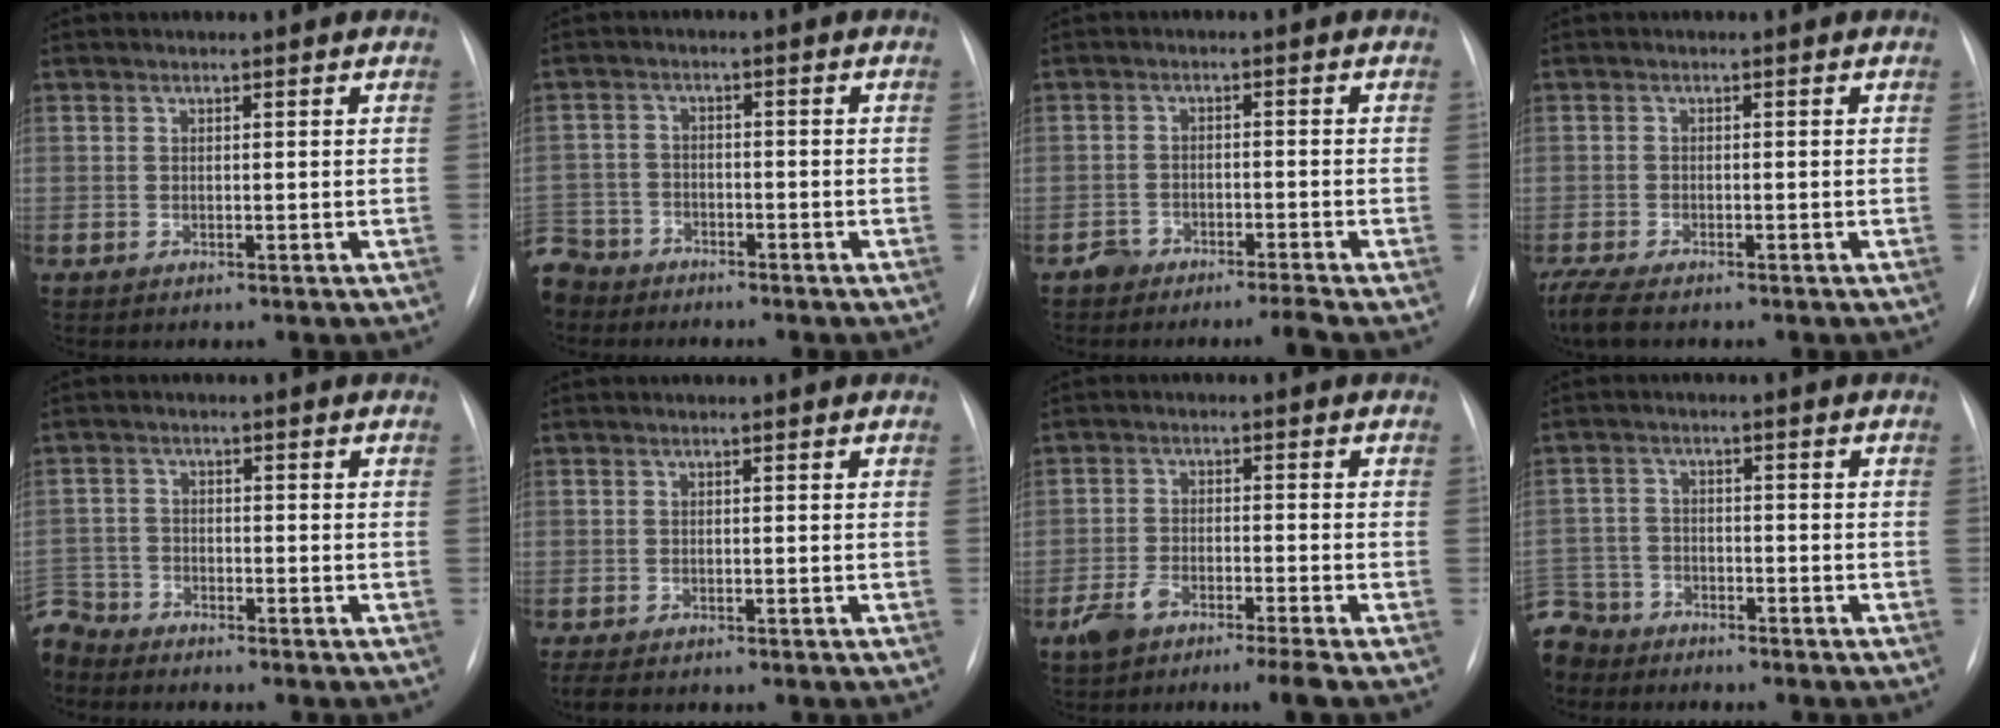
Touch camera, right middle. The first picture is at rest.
{"total": 8.7, "force": [-7.1, 4.9, 1.0], "torque": [-0.040, -0.002, -0.133]}
{"total": 3.0, "force": [-2.9, 0.0, 0.9], "torque": [-0.012, -0.010, -0.053]}
{"total": 6.0, "force": [-4.8, 1.6, 3.3], "torque": [-0.066, -0.015, -0.078]}
{"total": 6.0, "force": [-5.7, 1.7, -0.2], "torque": [0.005, -0.004, -0.115]}
{"total": 3.4, "force": [-2.7, 1.2, 1.8], "torque": [-0.029, -0.010, -0.032]}
{"total": 6.1, "force": [-4.4, 0.5, 4.2], "torque": [-0.085, -0.008, -0.082]}
{"total": 9.7, "force": [-8.0, 5.3, 1.2], "torque": [-0.049, 0.003, -0.149]}